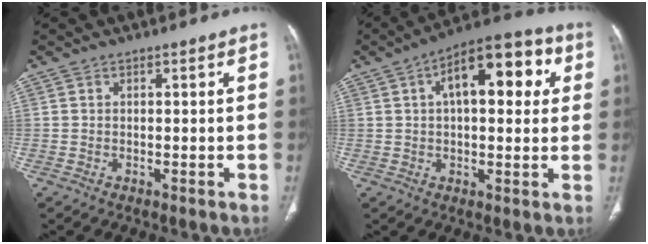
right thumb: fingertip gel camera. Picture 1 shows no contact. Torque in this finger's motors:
{"motor_torque": [0.95, 3.47, 1.62, 0.09, 0.10]}